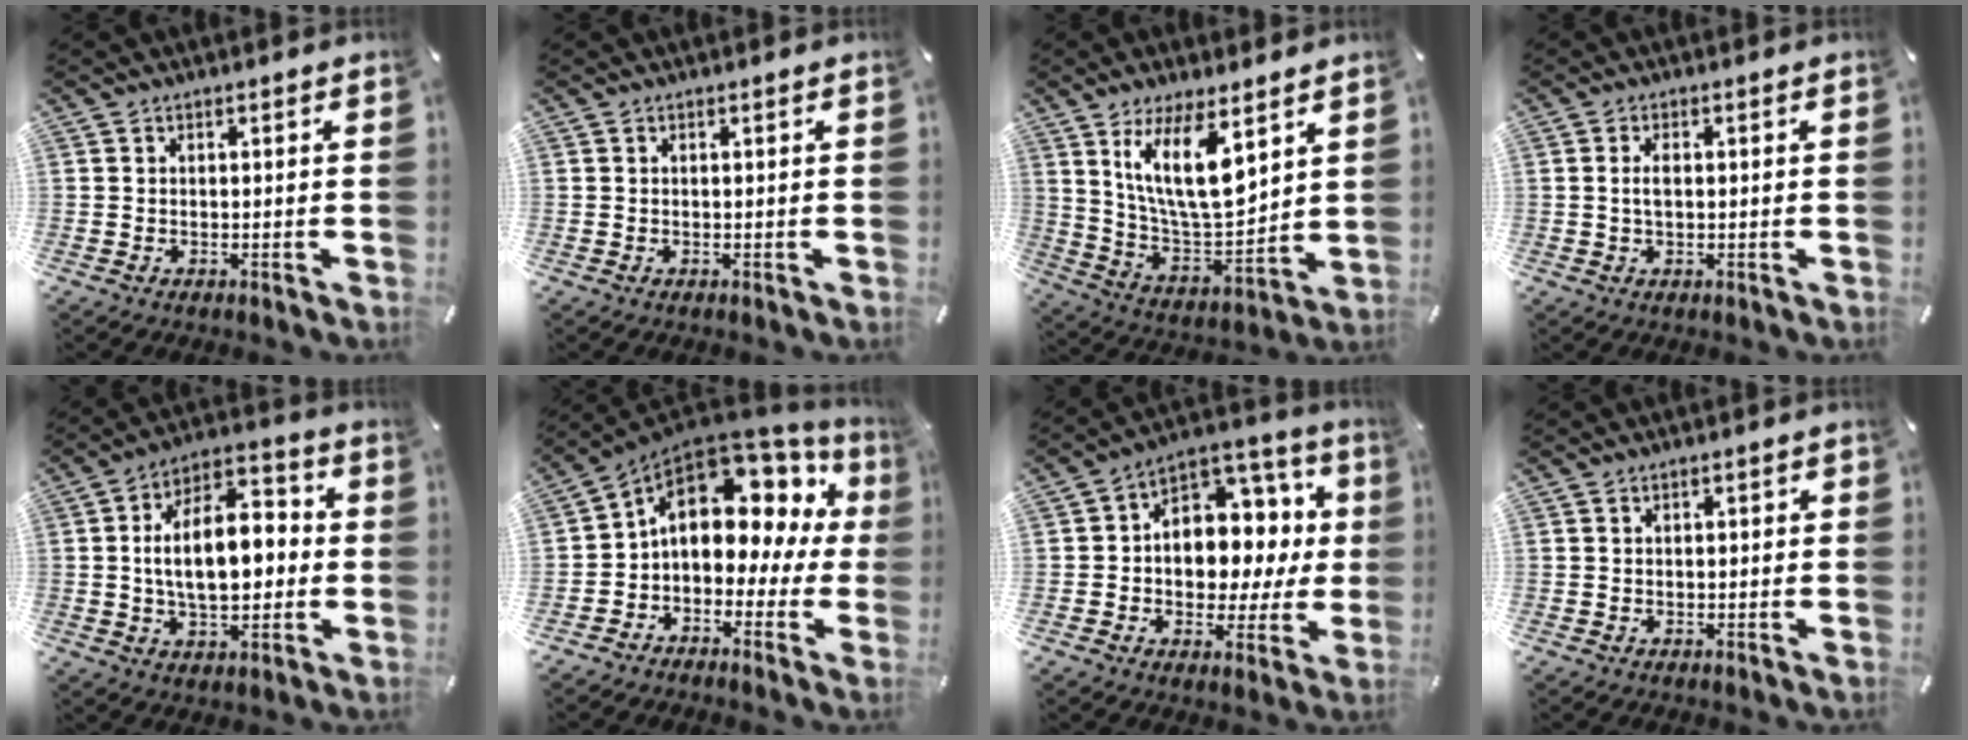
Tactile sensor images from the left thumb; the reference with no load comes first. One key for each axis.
{"total": 0.0}
{"total": 16.7, "fx": 9.2, "fy": 6.1, "fz": 12.5, "tx": -0.240, "ty": -0.045, "tz": 0.157}
{"total": 2.3, "fx": 0.1, "fy": 1.2, "fz": 2.0, "tx": -0.043, "ty": 0.005, "tz": -0.001}
{"total": 15.6, "fx": -0.1, "fy": 9.2, "fz": 12.6, "tx": -0.209, "ty": 0.004, "tz": -0.006}
{"total": 13.0, "fx": 3.5, "fy": 9.0, "fz": 8.8, "tx": -0.135, "ty": -0.023, "tz": 0.054}
{"total": 11.2, "fx": 0.6, "fy": 9.4, "fz": 6.1, "tx": -0.076, "ty": -0.021, "tz": 0.021}
{"total": 0.8, "fx": -0.1, "fy": 0.6, "fz": 0.6, "tx": -0.011, "ty": 0.005, "tz": -0.003}